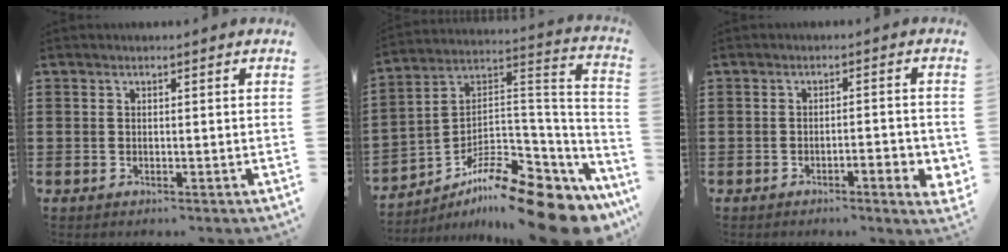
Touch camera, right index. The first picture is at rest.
{"total": 11.9, "force": [-9.6, 2.3, 6.6], "torque": [-0.096, 0.021, -0.176]}
{"total": 3.6, "force": [-1.5, 0.7, 3.2], "torque": [-0.050, -0.001, -0.024]}